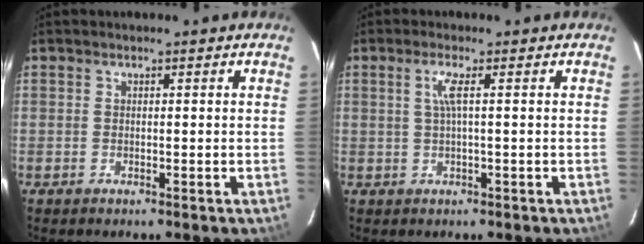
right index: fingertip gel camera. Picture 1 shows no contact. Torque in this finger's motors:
{"motor_torque": [0.37, -0.04, 0.23, 0.08]}